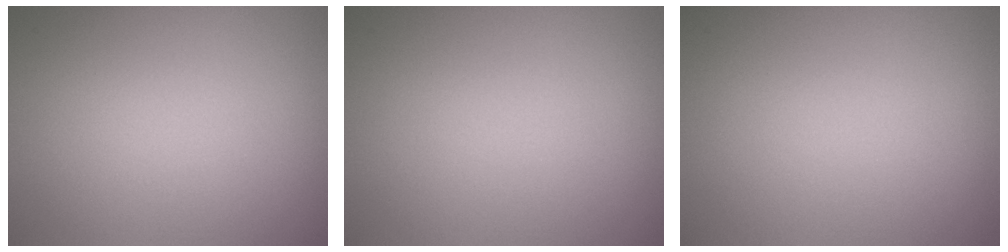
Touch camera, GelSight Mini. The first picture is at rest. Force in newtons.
{"total": 0.0}
{"total": 0.0}